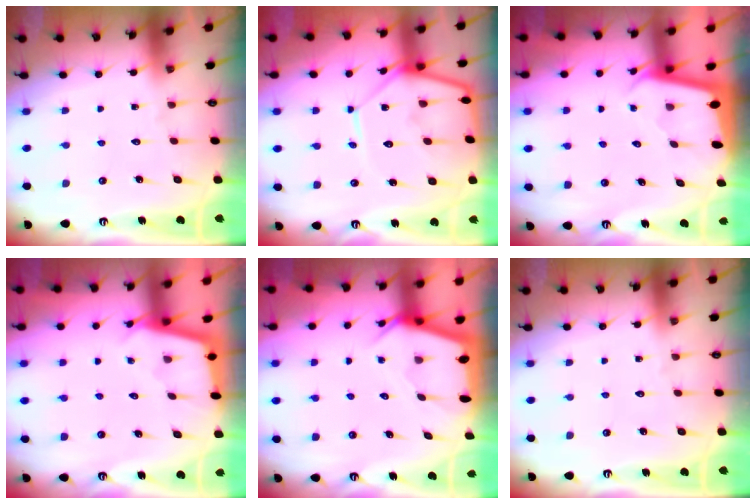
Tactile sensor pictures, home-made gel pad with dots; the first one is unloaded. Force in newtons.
{"total": 11.4, "press": 11.4, "slide": 1.0}
{"total": 2.0, "press": 2.0, "slide": 0.1}
{"total": 2.5, "press": 2.5, "slide": 0.2}
{"total": 3.5, "press": 3.5, "slide": 0.4}
{"total": 0.0}